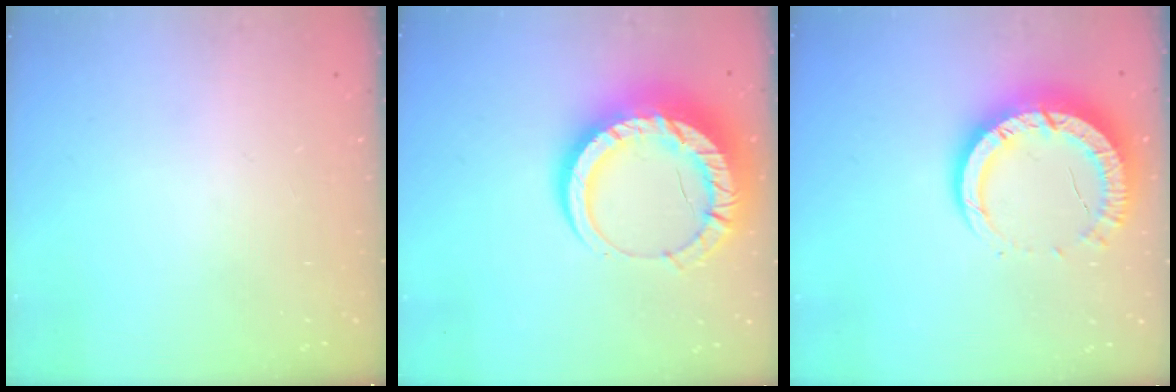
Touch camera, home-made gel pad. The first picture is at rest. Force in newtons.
{"total": 18.9, "press": 18.8, "slide": 1.9}
{"total": 11.1, "press": 11.1, "slide": 1.0}